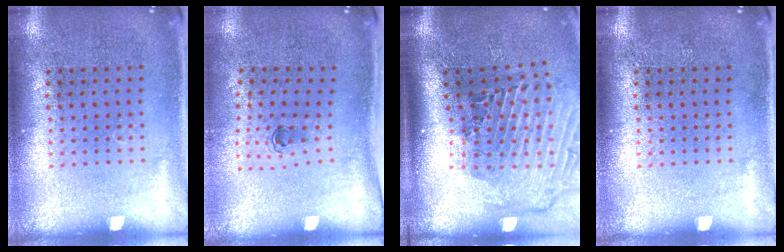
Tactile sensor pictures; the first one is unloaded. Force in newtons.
{"total": 0.6, "press": 0.3, "slide": 0.5}
{"total": 2.9, "press": 1.9, "slide": 2.1}
{"total": 0.0}